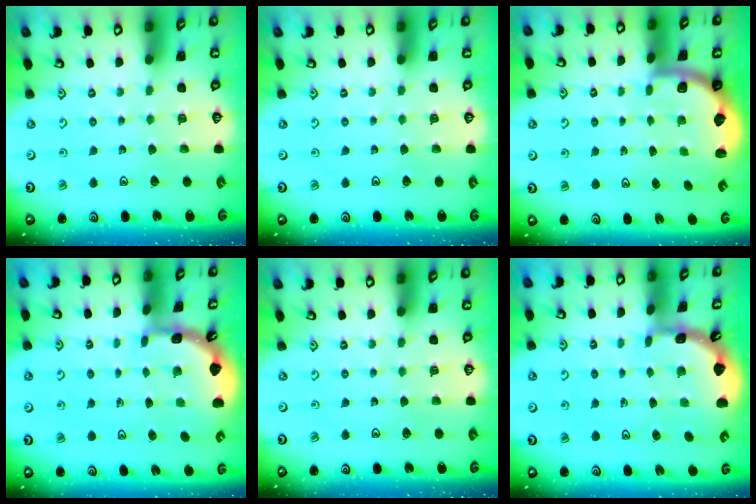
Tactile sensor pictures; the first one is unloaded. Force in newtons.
{"total": 0.0}
{"total": 1.9, "press": 1.8, "slide": 0.5}
{"total": 1.8, "press": 1.8, "slide": 0.1}
{"total": 0.0}
{"total": 1.8, "press": 1.8, "slide": 0.1}